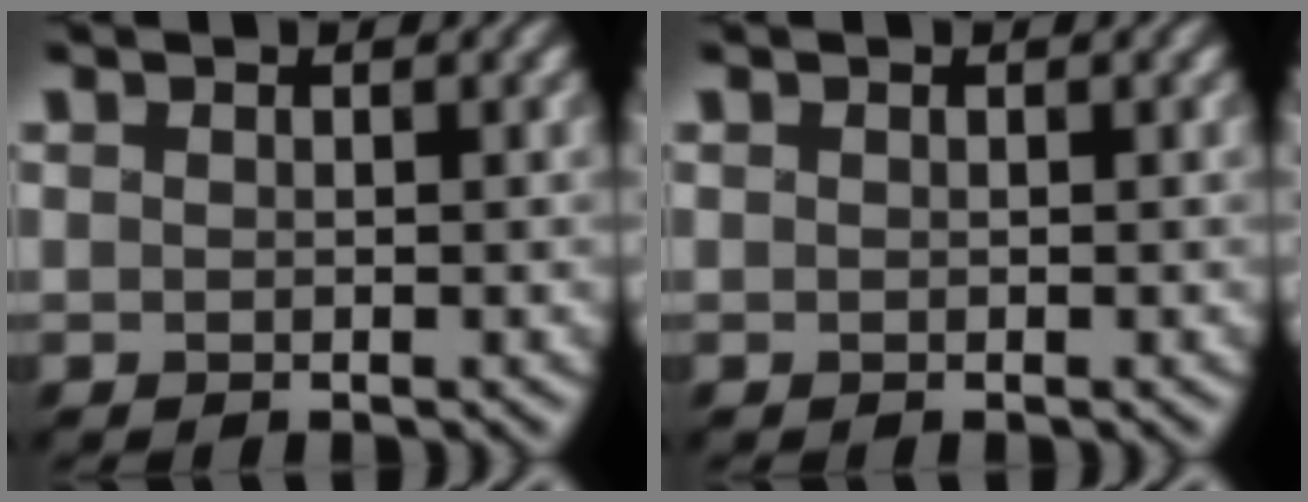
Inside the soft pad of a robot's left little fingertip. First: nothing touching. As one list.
[{"total": 0.0}]